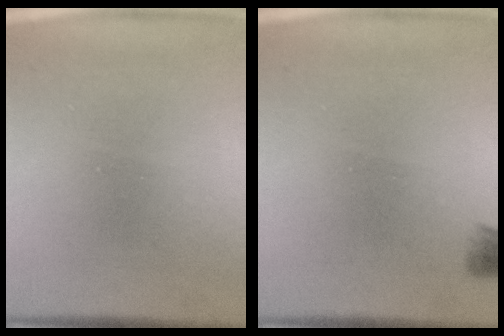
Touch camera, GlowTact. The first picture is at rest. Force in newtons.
{"total": 2.9}